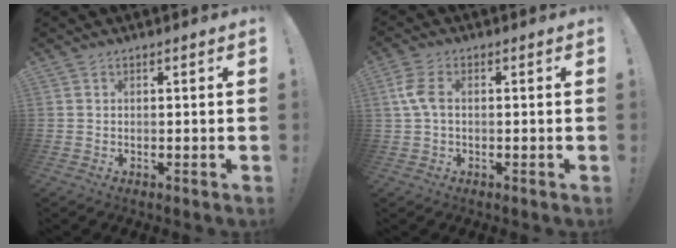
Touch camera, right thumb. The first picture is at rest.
{"total": 5.9, "force": [0.3, 3.1, 5.0], "torque": [-0.110, 0.006, 0.005]}